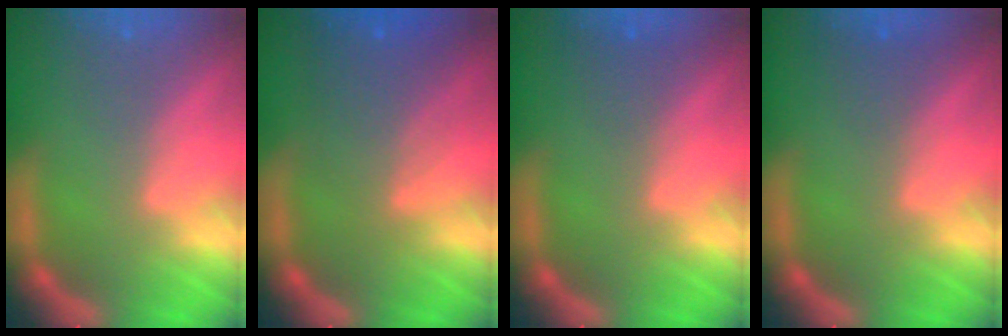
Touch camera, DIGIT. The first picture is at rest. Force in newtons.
{"total": 5.1}
{"total": 1.0}
{"total": 1.0}